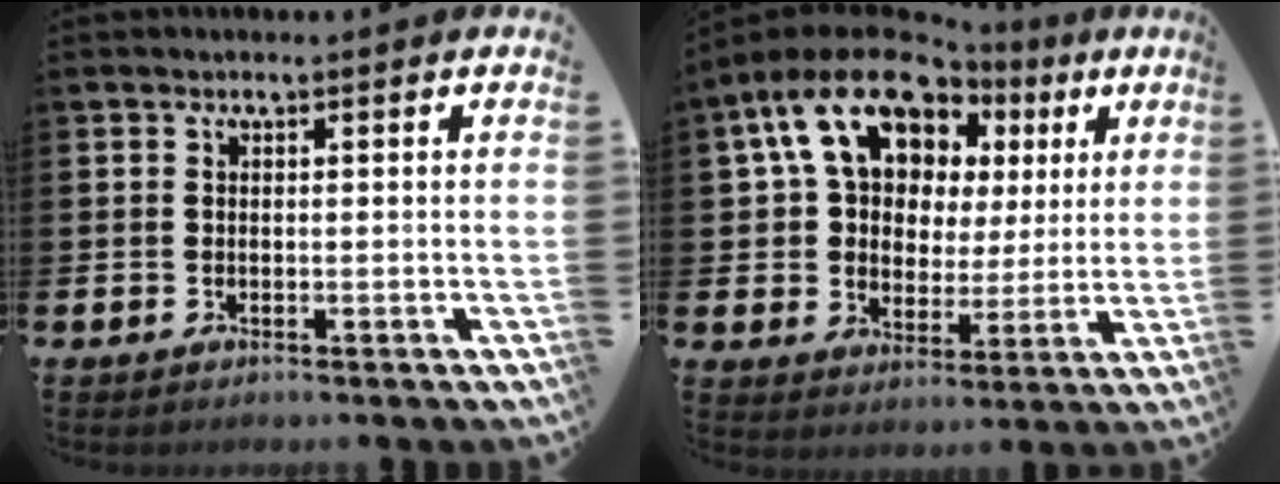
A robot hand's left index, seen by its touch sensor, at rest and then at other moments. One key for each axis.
{"total": 13.8, "fx": 8.5, "fy": 8.8, "fz": 6.4, "tx": -0.145, "ty": -0.039, "tz": 0.151}